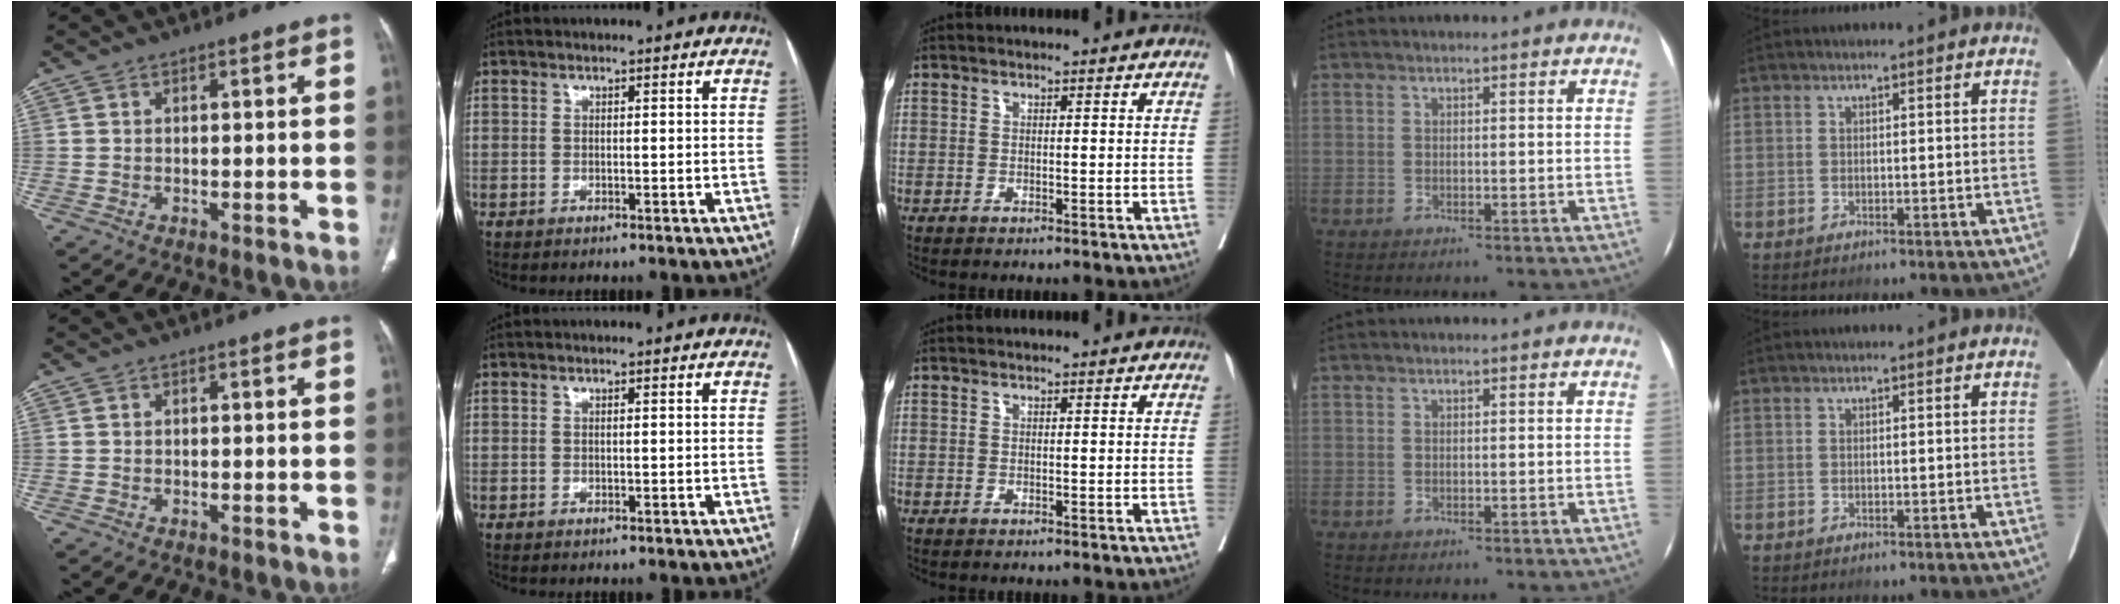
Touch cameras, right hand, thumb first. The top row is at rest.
{}